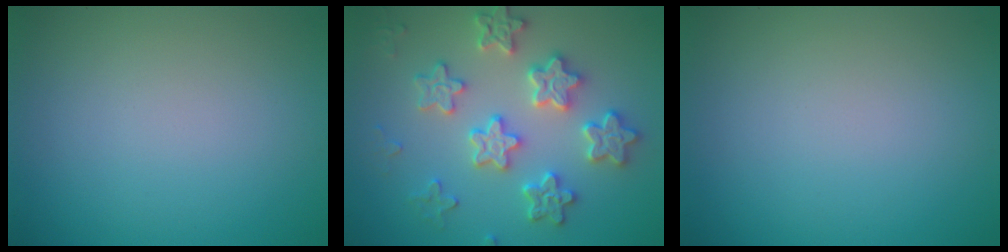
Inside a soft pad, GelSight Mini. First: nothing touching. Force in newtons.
{"total": 4.6, "press": 4.5, "slide": 1.0}
{"total": 0.0}